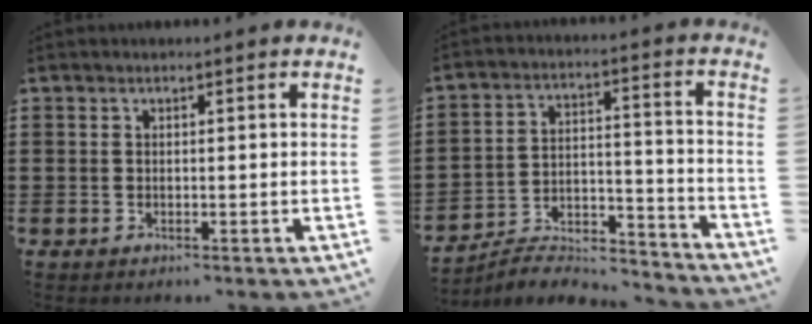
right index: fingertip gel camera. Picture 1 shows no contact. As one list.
[{"total": 5.9, "force": [-5.7, 1.0, 1.1], "torque": [-0.023, 0.004, -0.116]}]